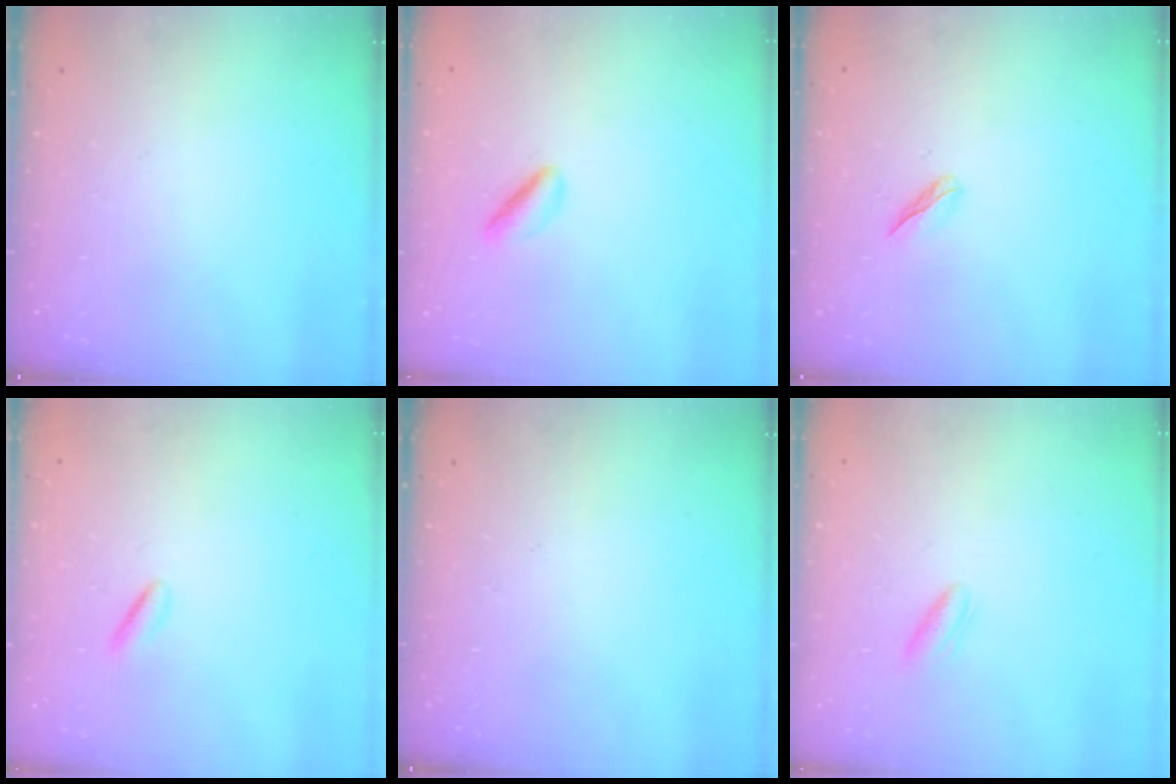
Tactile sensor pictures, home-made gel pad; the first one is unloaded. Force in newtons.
{"total": 2.3, "press": 2.3, "slide": 0.4}
{"total": 2.6, "press": 2.5, "slide": 0.7}
{"total": 0.9, "press": 0.6, "slide": 0.6}
{"total": 0.0}
{"total": 4.1, "press": 4.0, "slide": 1.0}